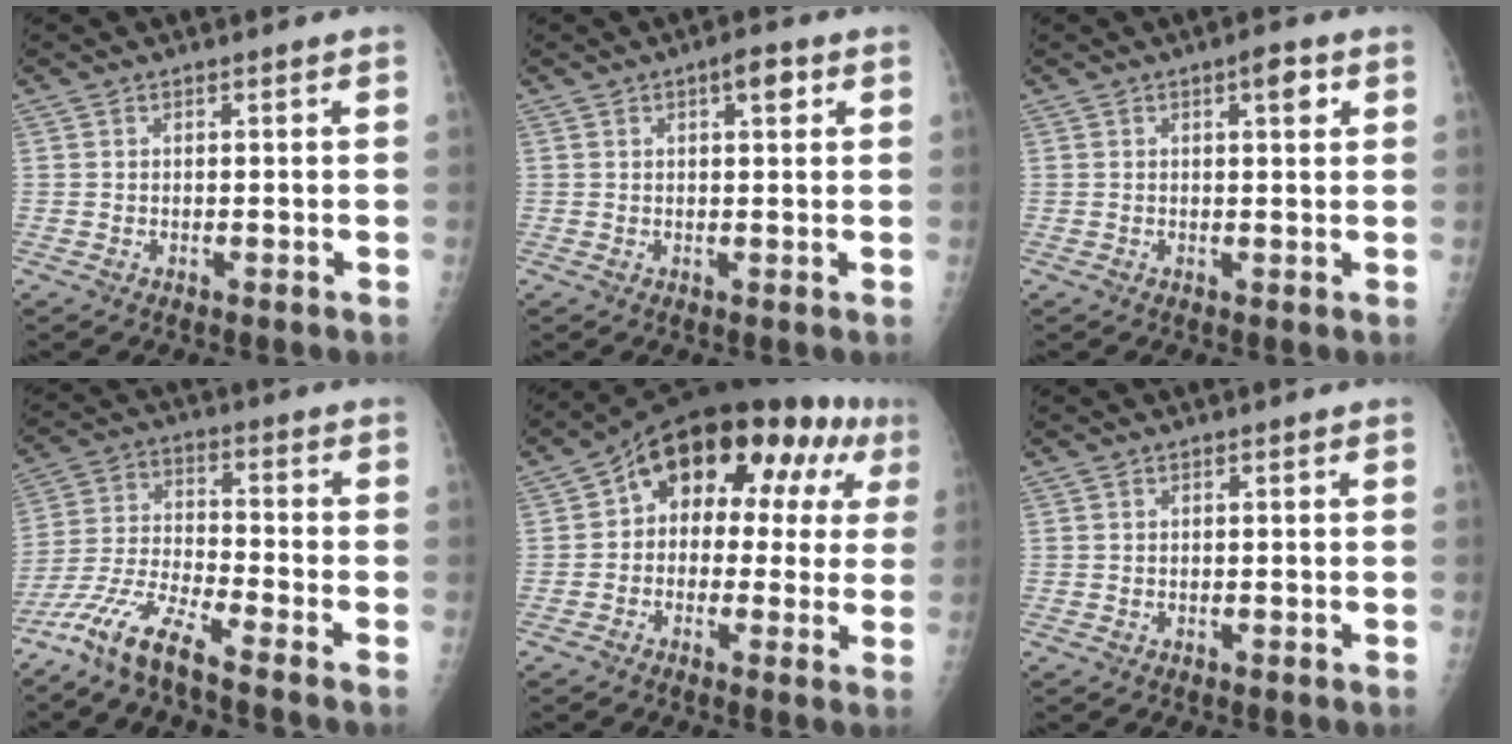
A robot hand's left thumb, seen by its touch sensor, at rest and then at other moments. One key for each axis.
{"total": 3.6, "fx": 1.7, "fy": 1.3, "fz": 3.0, "tx": -0.035, "ty": -0.003, "tz": 0.023}
{"total": 3.2, "fx": 1.5, "fy": 1.0, "fz": 2.7, "tx": -0.033, "ty": -0.003, "tz": 0.019}
{"total": 9.6, "fx": -7.7, "fy": 0.7, "fz": 5.7, "tx": -0.128, "ty": 0.030, "tz": -0.162}
{"total": 16.4, "fx": 4.7, "fy": 10.5, "fz": 11.8, "tx": -0.104, "ty": 0.035, "tz": 0.052}
{"total": 0.0}